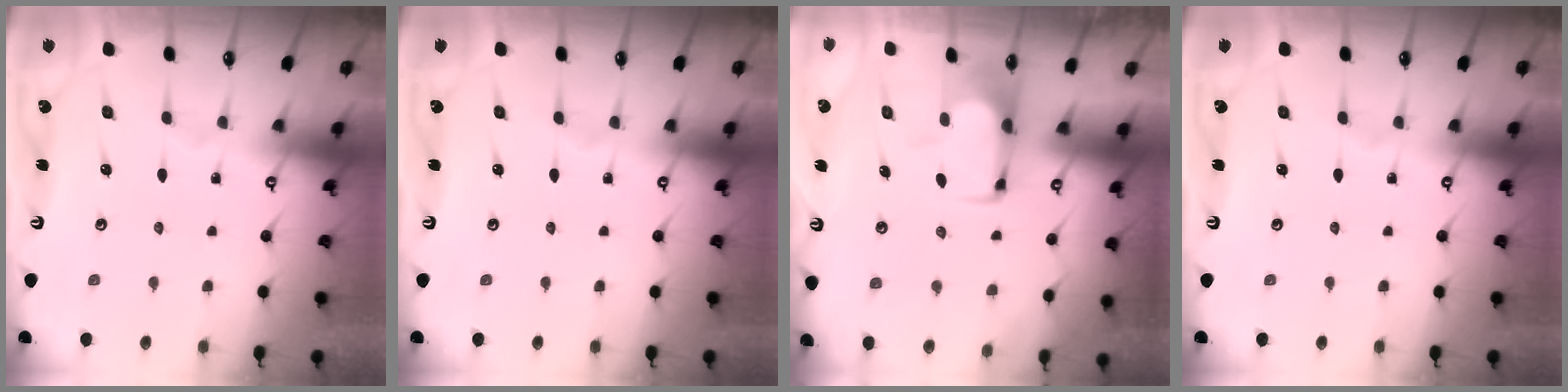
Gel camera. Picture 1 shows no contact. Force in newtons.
{"total": 0.0}
{"total": 1.6, "press": 1.5, "slide": 0.4}
{"total": 0.0}